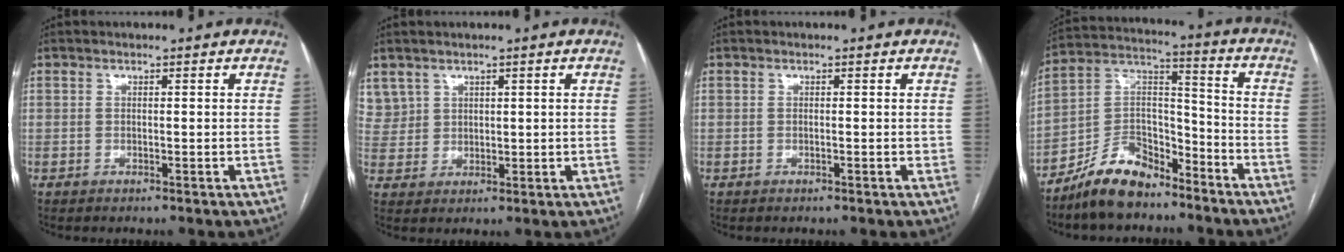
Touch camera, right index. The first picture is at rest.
{"total": 5.3, "force": [3.4, 4.0, 0.3], "torque": [-0.002, 0.010, 0.076]}
{"total": 0.6, "force": [0.0, 0.4, 0.5], "torque": [-0.007, 0.000, 0.000]}
{"total": 11.6, "force": [-9.2, 4.8, 5.2], "torque": [-0.097, 0.029, -0.172]}